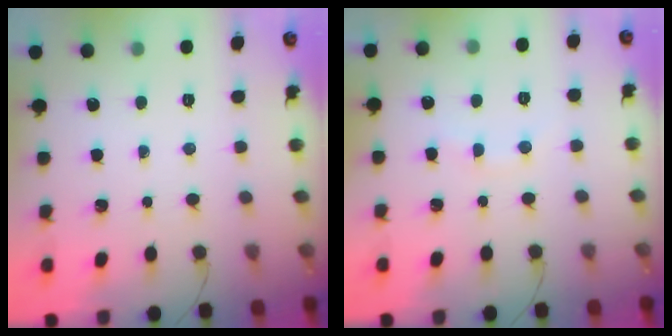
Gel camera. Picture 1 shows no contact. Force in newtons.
{"total": 6.0, "press": 5.9, "slide": 1.3}